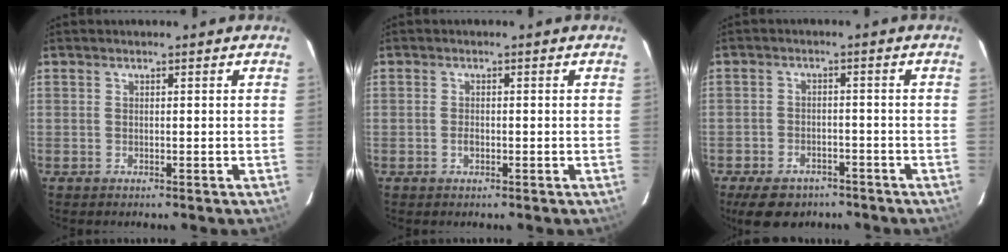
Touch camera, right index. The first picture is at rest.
{"total": 1.3, "force": [-0.5, 0.8, 0.8], "torque": [-0.017, 0.000, -0.009]}
{"total": 9.5, "force": [-6.8, 5.5, 3.9], "torque": [-0.099, 0.005, -0.098]}